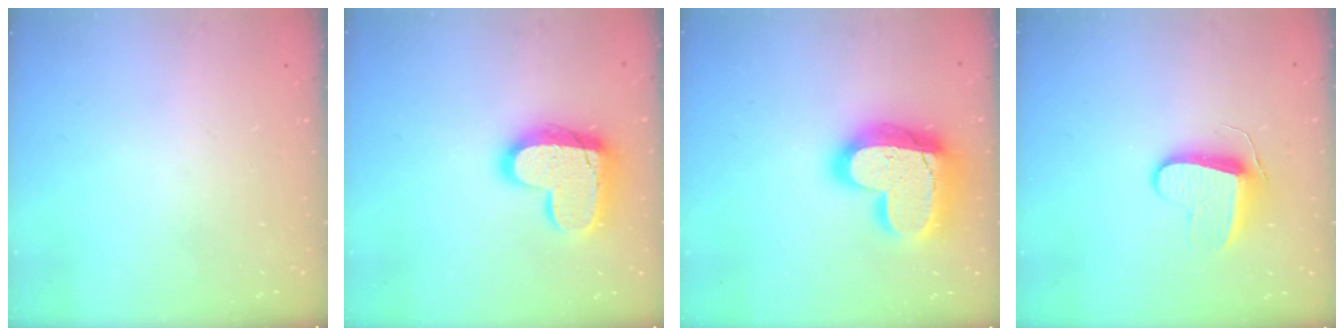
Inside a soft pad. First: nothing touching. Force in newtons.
{"total": 17.1, "press": 17.0, "slide": 1.2}
{"total": 23.3, "press": 23.2, "slide": 1.9}
{"total": 9.0, "press": 9.0, "slide": 0.6}